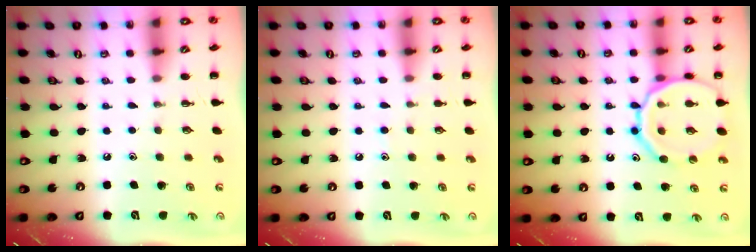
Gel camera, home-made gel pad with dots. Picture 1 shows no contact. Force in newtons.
{"total": 5.4, "press": 4.9, "slide": 2.2}
{"total": 16.7, "press": 16.6, "slide": 1.9}